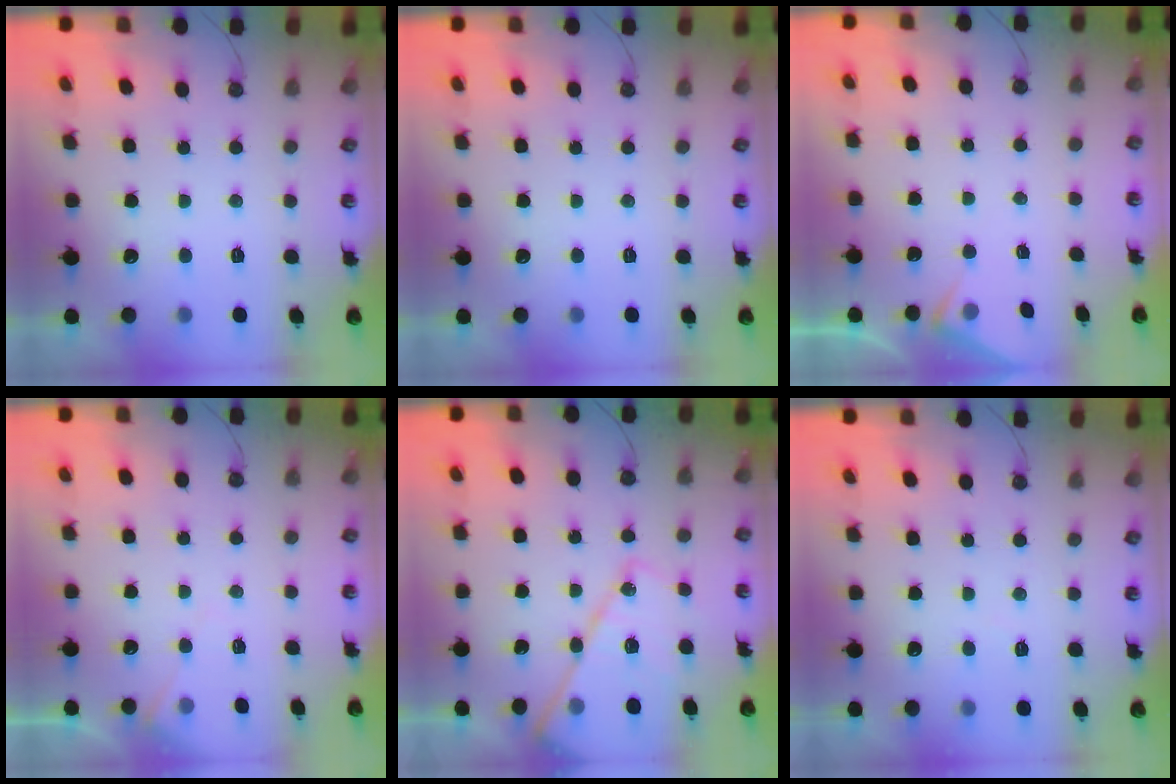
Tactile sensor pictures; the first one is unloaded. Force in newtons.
{"total": 0.0}
{"total": 3.8, "press": 3.8, "slide": 0.6}
{"total": 6.1, "press": 6.1, "slide": 0.8}
{"total": 17.3, "press": 17.3, "slide": 1.2}
{"total": 4.8, "press": 4.7, "slide": 0.8}